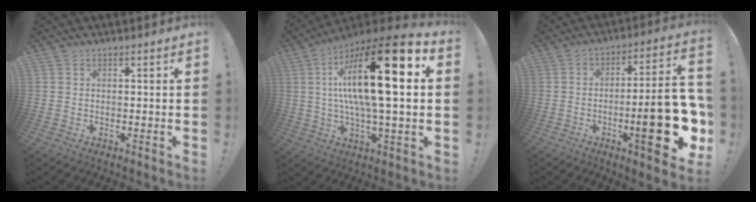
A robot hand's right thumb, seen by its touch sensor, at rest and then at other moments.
{"total": 24.3, "force": [4.3, 5.9, 23.2], "torque": [-0.412, -0.029, 0.051]}
{"total": 22.8, "force": [-5.9, 5.9, 21.2], "torque": [-0.304, 0.018, -0.084]}